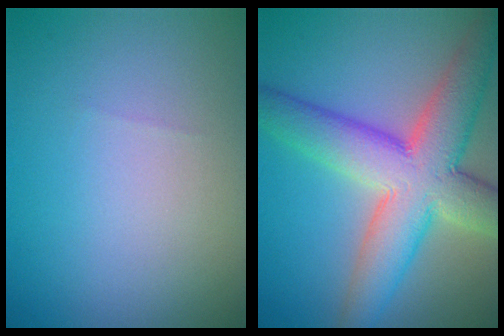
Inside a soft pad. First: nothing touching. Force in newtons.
{"total": 9.6, "press": 9.6, "slide": 0.4}